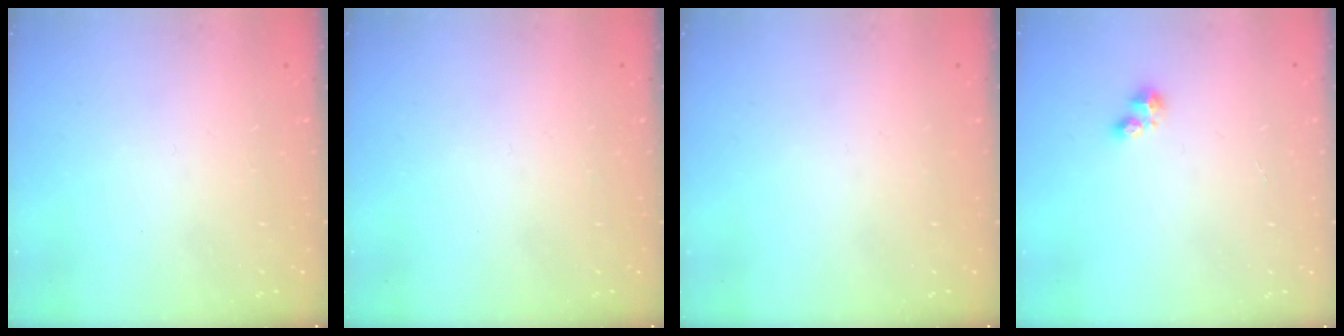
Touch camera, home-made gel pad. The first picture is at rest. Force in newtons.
{"total": 0.0}
{"total": 0.0}
{"total": 3.0, "press": 3.0, "slide": 0.3}